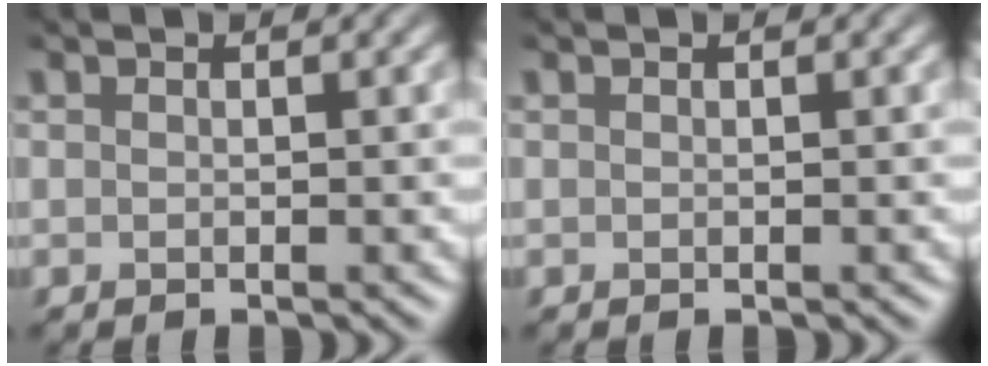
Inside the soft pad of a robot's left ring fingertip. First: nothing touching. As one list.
[{"total": 0.0}]